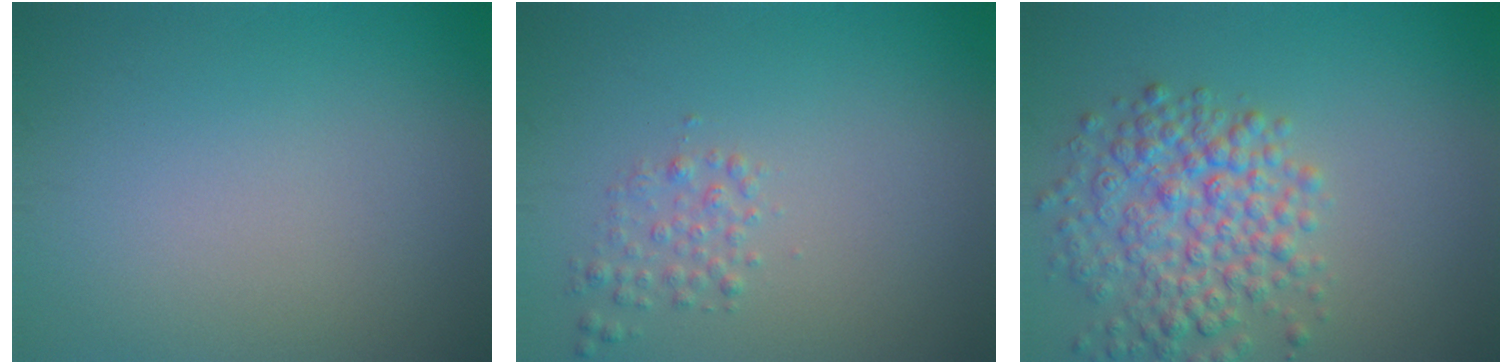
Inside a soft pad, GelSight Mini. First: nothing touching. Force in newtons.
{"total": 1.5, "press": 1.5, "slide": 0.0}
{"total": 5.7, "press": 5.7, "slide": 0.3}